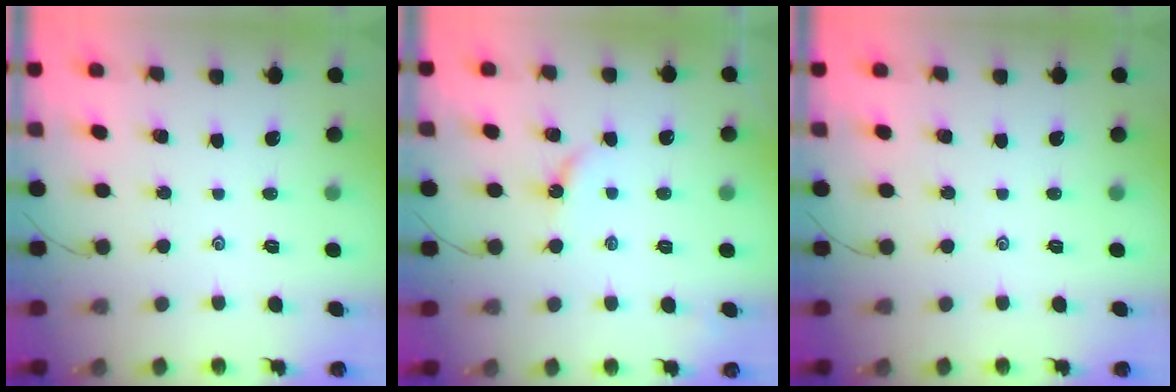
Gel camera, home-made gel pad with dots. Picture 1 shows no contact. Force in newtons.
{"total": 2.9, "press": 2.9, "slide": 0.4}
{"total": 0.0}